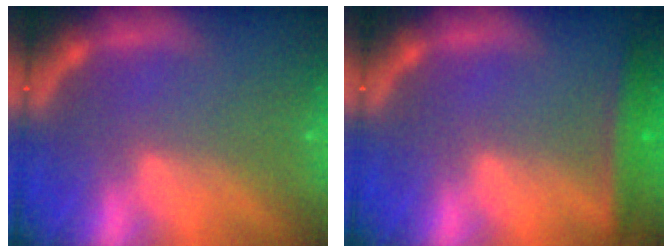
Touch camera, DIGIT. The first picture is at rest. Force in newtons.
{"total": 3.0}